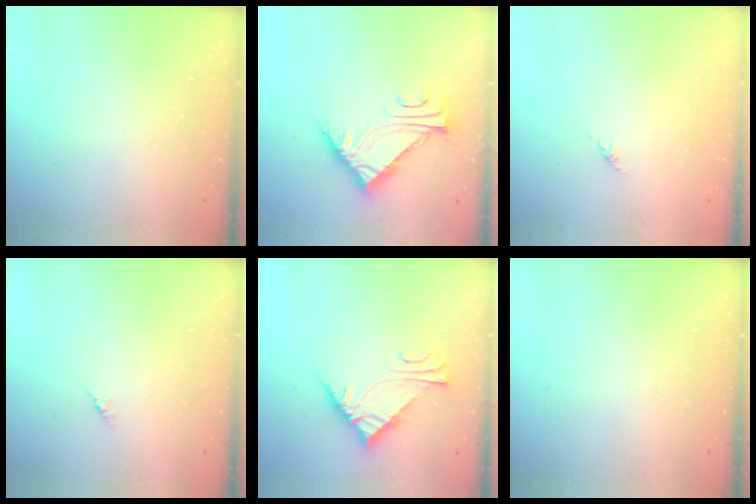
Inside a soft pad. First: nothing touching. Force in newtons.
{"total": 7.7, "press": 7.7, "slide": 0.4}
{"total": 0.0}
{"total": 1.2, "press": 1.2, "slide": 0.3}
{"total": 7.3, "press": 7.3, "slide": 0.5}
{"total": 0.0}